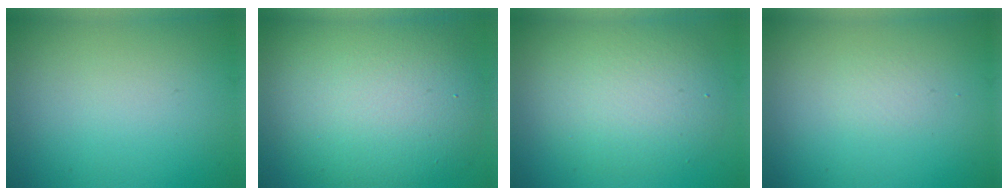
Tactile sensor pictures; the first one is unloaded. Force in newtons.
{"total": 11.0, "press": 11.0, "slide": 0.4}
{"total": 5.9, "press": 5.9, "slide": 0.2}
{"total": 0.7, "press": 0.7, "slide": 0.0}